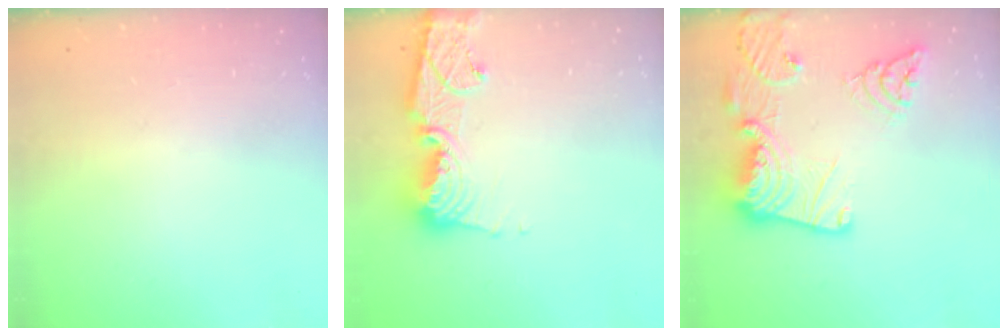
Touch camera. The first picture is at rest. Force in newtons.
{"total": 13.0, "press": 12.9, "slide": 1.3}
{"total": 22.7, "press": 22.6, "slide": 2.4}